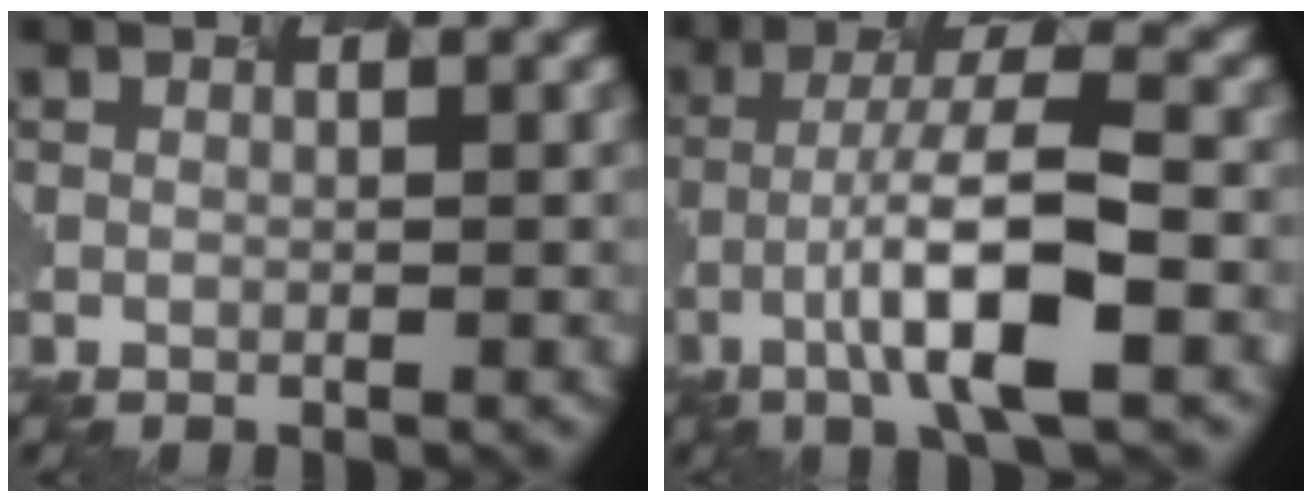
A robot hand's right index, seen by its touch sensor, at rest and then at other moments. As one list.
[{"total": 6.9, "force": [-3.4, 0.6, 6.0], "torque": [-0.122, 0.004, -0.036]}]